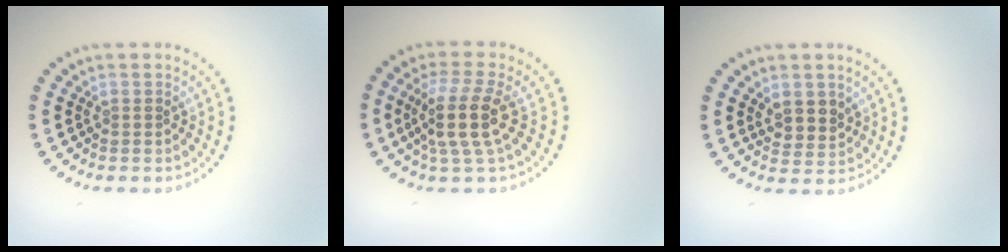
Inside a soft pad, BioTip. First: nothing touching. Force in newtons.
{"total": 4.2, "press": 3.4, "slide": 2.4}
{"total": 2.3, "press": 2.1, "slide": 1.0}